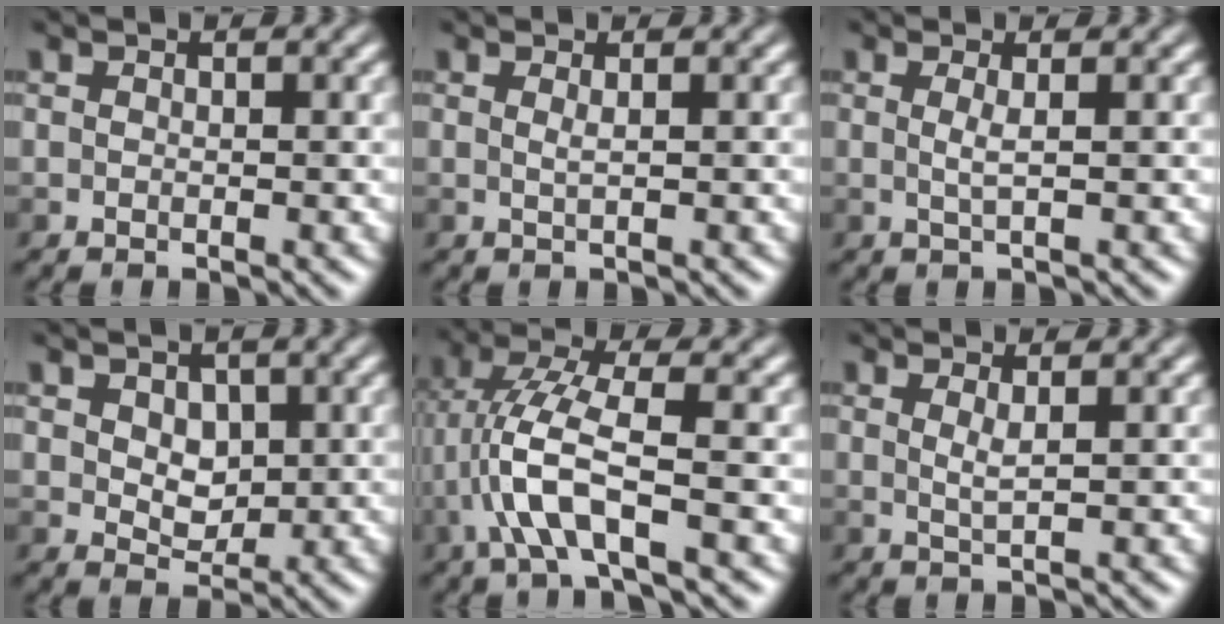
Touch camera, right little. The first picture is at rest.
{"total": 0.7, "force": [0.3, 0.1, 0.7], "torque": [-0.008, 0.000, 0.003]}
{"total": 0.9, "force": [0.1, -0.3, 0.9], "torque": [-0.022, 0.002, 0.004]}
{"total": 3.5, "force": [1.0, 2.5, 2.2], "torque": [-0.032, 0.002, 0.012]}
{"total": 5.0, "force": [-1.7, 0.9, 4.6], "torque": [-0.103, 0.016, -0.035]}
{"total": 1.1, "force": [0.4, 0.1, 1.1], "torque": [-0.025, 0.002, 0.012]}